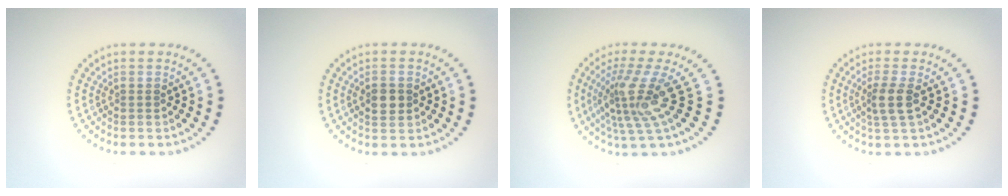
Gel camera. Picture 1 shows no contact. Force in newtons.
{"total": 2.4, "press": 2.4, "slide": 0.0}
{"total": 4.5, "press": 3.0, "slide": 3.3}
{"total": 2.3, "press": 1.8, "slide": 1.4}